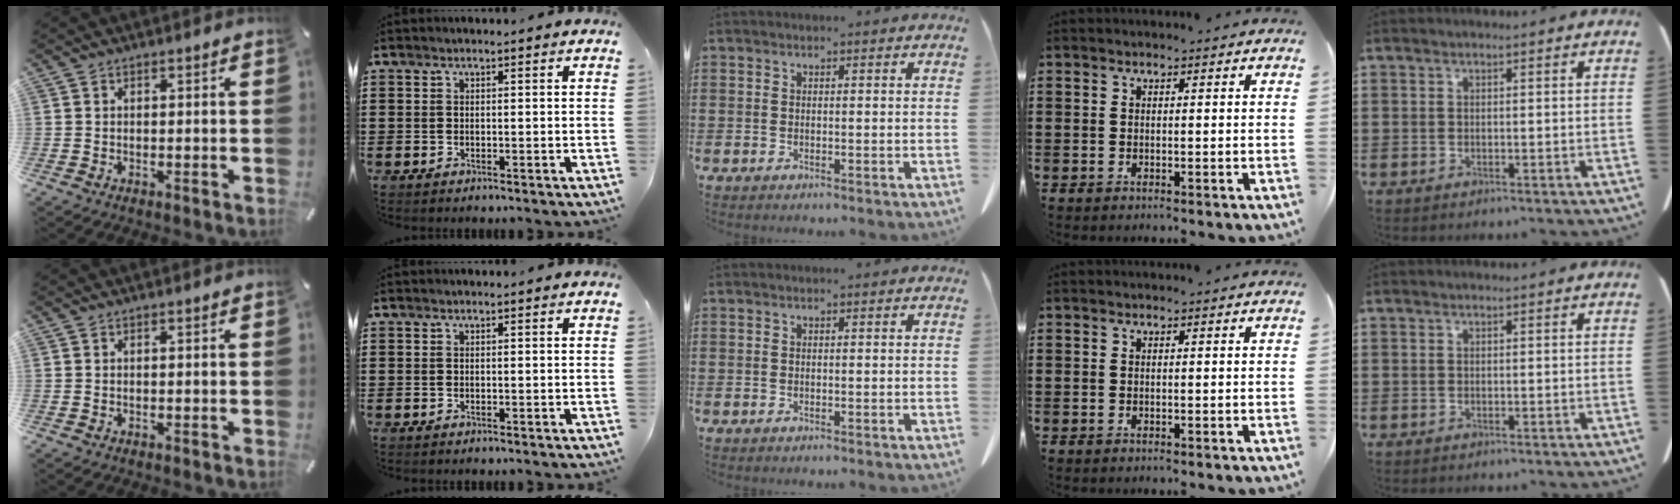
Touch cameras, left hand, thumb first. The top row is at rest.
{}